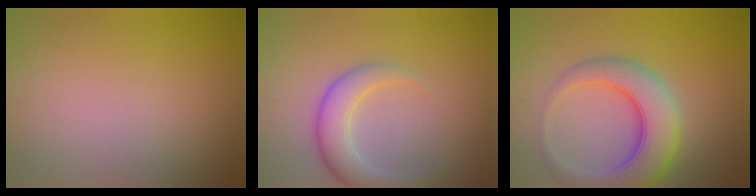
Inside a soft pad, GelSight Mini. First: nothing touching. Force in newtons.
{"total": 4.0, "press": 4.0, "slide": 0.3}
{"total": 7.4, "press": 7.3, "slide": 0.6}